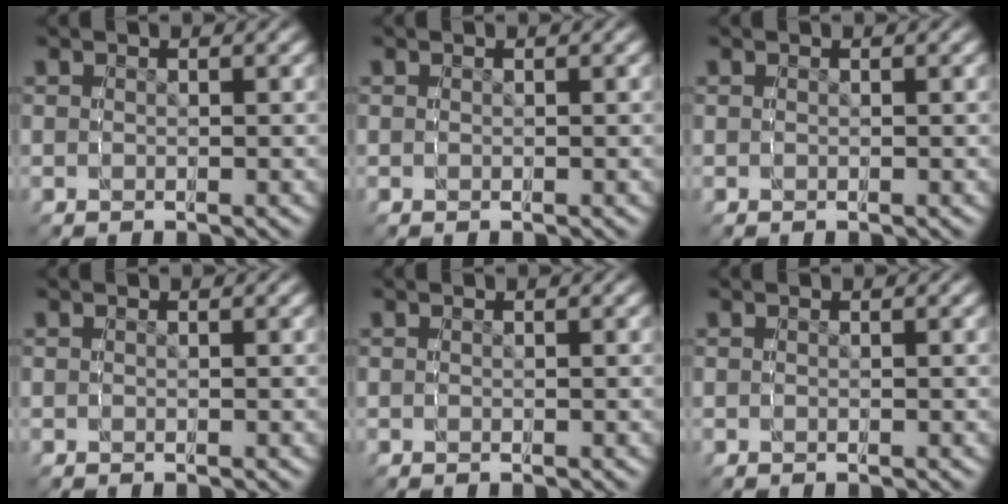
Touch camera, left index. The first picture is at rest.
{"total": 0.0}
{"total": 0.0}
{"total": 0.0}
{"total": 0.0}
{"total": 0.0}